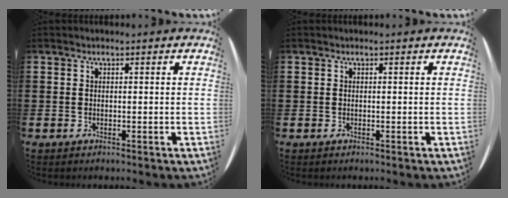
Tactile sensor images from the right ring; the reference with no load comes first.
{"total": 0.0}